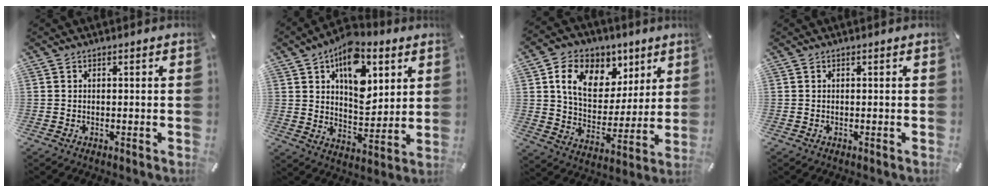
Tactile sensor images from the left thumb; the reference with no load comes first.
{"total": 15.6, "force": [7.3, 9.5, 10.0], "torque": [-0.136, -0.030, 0.129]}
{"total": 13.7, "force": [6.9, 10.2, 6.0], "torque": [-0.107, -0.033, 0.130]}
{"total": 0.0}